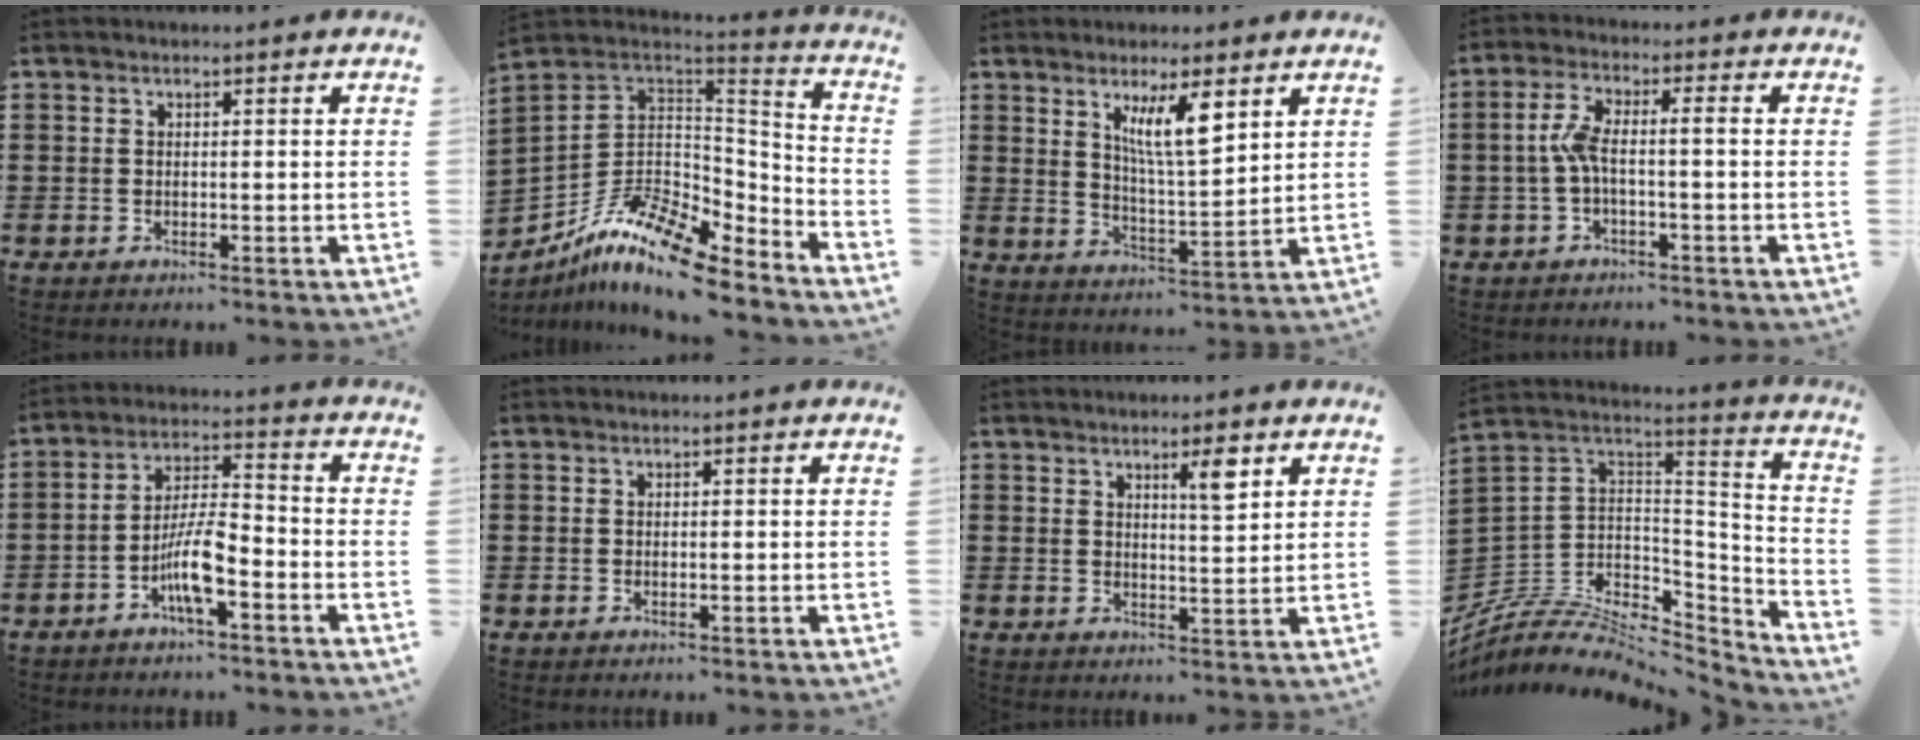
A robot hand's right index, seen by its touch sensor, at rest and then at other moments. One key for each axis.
{"total": 13.1, "fx": -8.7, "fy": 4.8, "fz": 8.5, "tx": -0.177, "ty": 0.013, "tz": -0.164}
{"total": 8.1, "fx": 4.1, "fy": 1.9, "fz": 6.7, "tx": -0.125, "ty": -0.005, "tz": 0.066}
{"total": 4.7, "fx": -1.0, "fy": 0.8, "fz": 4.5, "tx": -0.104, "ty": -0.004, "tz": -0.028}
{"total": 7.5, "fx": -3.6, "fy": 1.9, "fz": 6.3, "tx": -0.132, "ty": -0.001, "tz": -0.070}
{"total": 0.0}
{"total": 4.6, "fx": 2.8, "fy": 0.8, "fz": 3.6, "tx": -0.052, "ty": -0.004, "tz": 0.041}
{"total": 7.3, "fx": -5.2, "fy": 4.0, "fz": 3.3, "tx": -0.077, "ty": -0.003, "tz": -0.099}